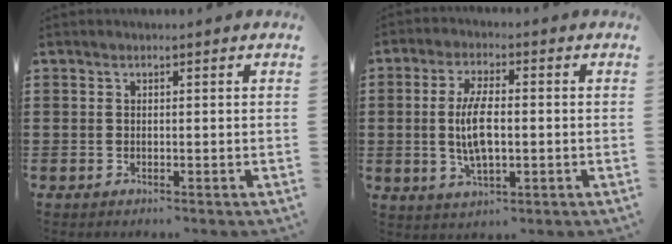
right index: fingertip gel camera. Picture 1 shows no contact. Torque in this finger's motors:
{"motor_torque": [1.05, 1.09, 0.50, 0.21]}